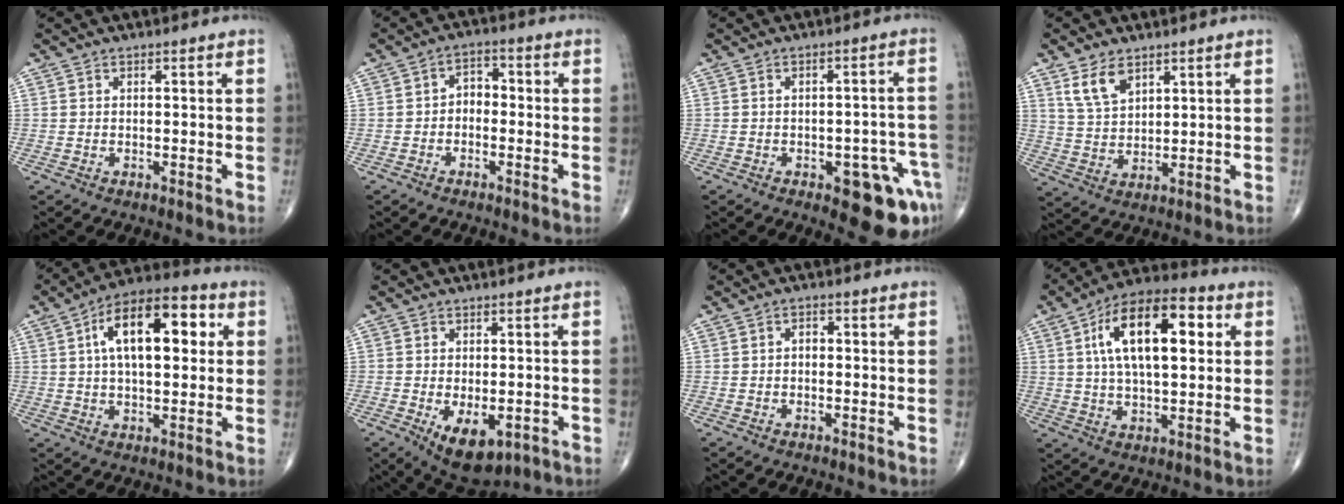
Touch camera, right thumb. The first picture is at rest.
{"total": 3.7, "force": [-0.7, 2.6, 2.5], "torque": [-0.023, 0.021, -0.025]}
{"total": 11.7, "force": [-5.4, 4.8, 9.2], "torque": [-0.077, 0.031, -0.057]}
{"total": 6.5, "force": [3.9, 3.5, 3.7], "torque": [-0.061, -0.019, 0.085]}
{"total": 17.0, "force": [4.0, 8.2, 14.4], "torque": [-0.208, 0.022, 0.057]}
{"total": 9.3, "force": [-3.4, 4.9, 7.1], "torque": [-0.100, -0.007, -0.039]}
{"total": 1.8, "force": [-0.1, 1.2, 1.3], "torque": [-0.013, 0.009, -0.005]}
{"total": 18.3, "force": [4.6, 8.4, 15.6], "torque": [-0.245, 0.013, 0.070]}